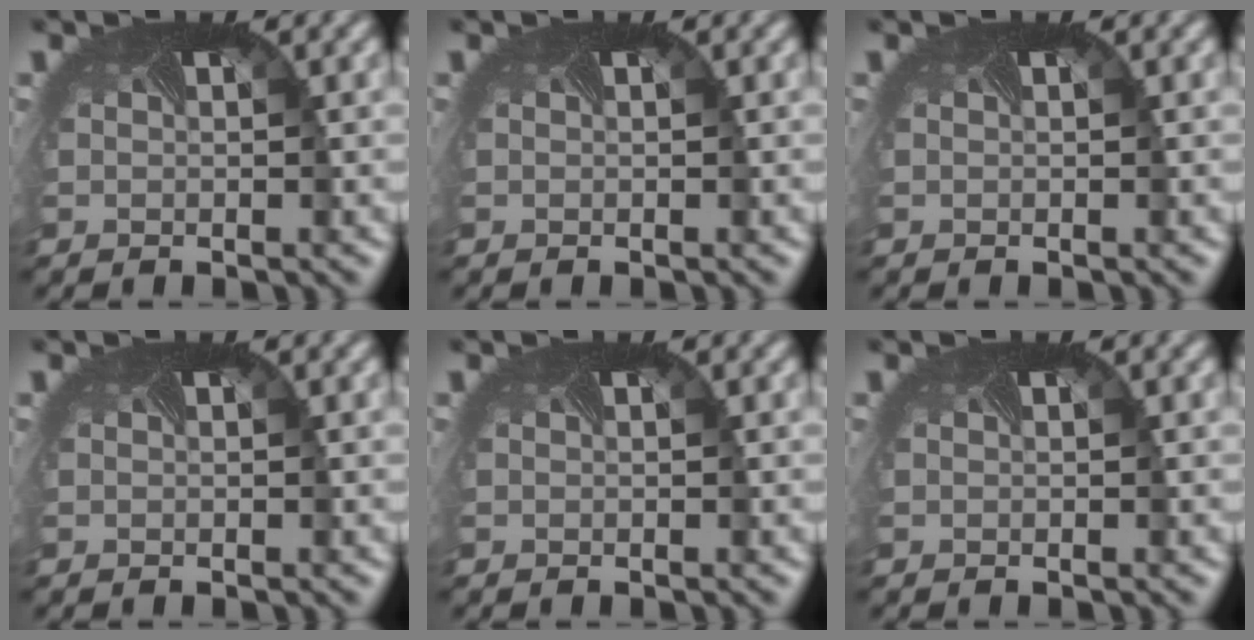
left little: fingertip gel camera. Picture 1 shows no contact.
{"total": 0.0}
{"total": 0.0}
{"total": 0.0}
{"total": 0.0}
{"total": 0.0}